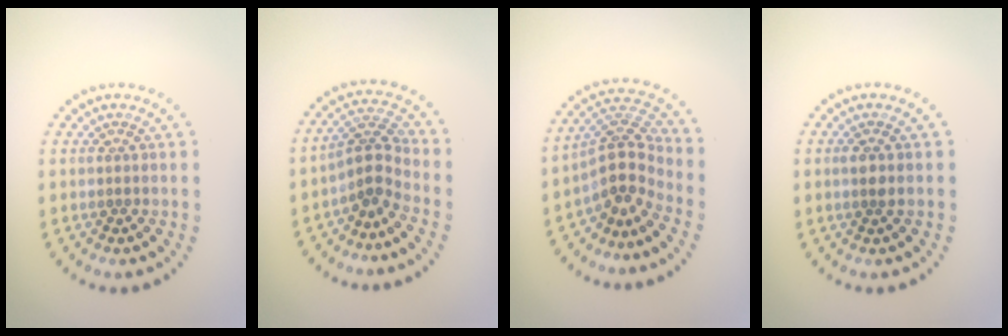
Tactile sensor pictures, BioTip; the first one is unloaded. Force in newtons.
{"total": 3.0, "press": 2.0, "slide": 2.2}
{"total": 4.1, "press": 2.9, "slide": 3.0}
{"total": 1.3, "press": 1.2, "slide": 0.6}